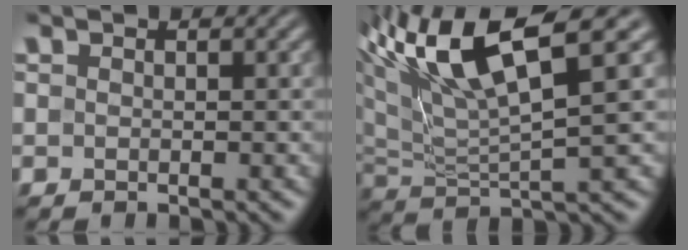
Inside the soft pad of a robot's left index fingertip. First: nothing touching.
{"total": 9.9, "force": [5.9, 1.8, 7.7], "torque": [-0.152, 0.025, 0.108]}